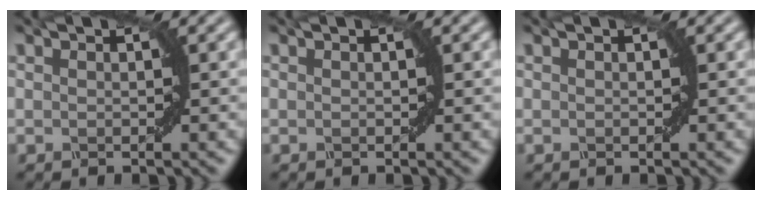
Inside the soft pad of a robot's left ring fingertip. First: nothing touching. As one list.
[{"total": 0.0}, {"total": 0.0}]